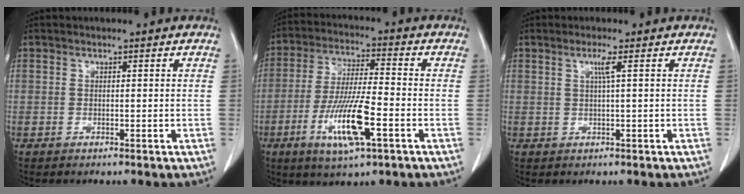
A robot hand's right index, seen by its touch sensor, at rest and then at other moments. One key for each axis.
{"total": 12.1, "fx": -4.5, "fy": 1.6, "fz": 11.1, "tx": -0.216, "ty": -0.015, "tz": -0.080}
{"total": 1.8, "fx": 0.6, "fy": -0.5, "fz": 1.6, "tx": -0.034, "ty": 0.000, "tz": 0.013}